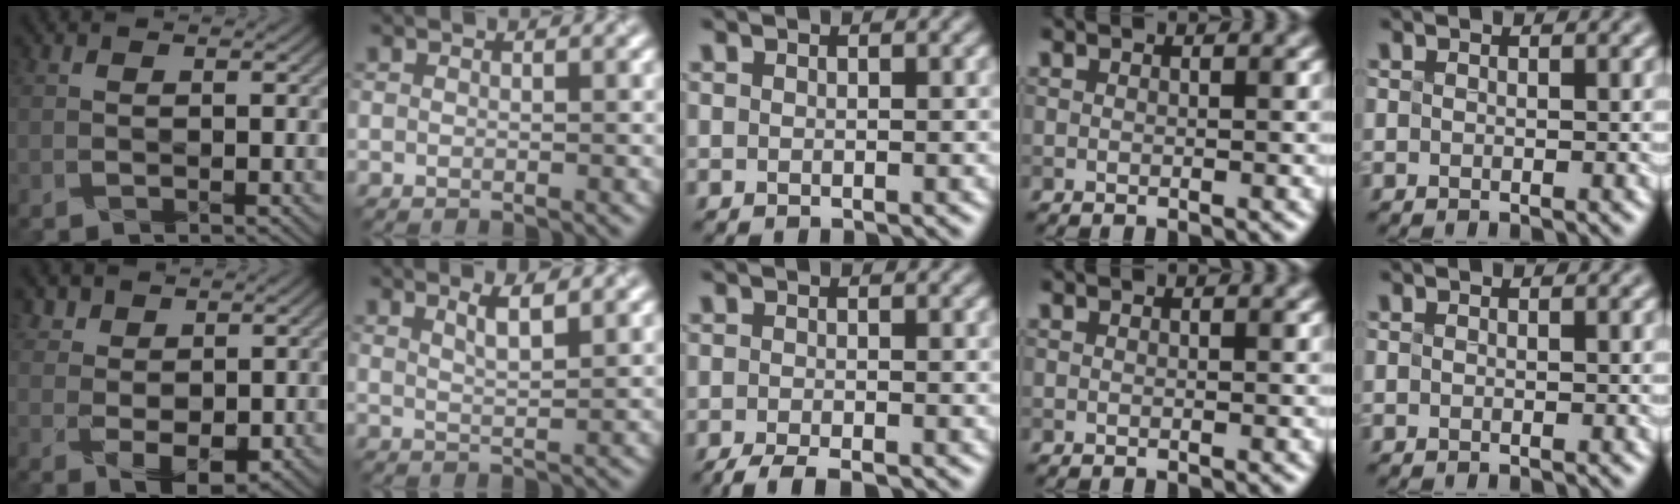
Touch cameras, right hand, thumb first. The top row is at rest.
{"thumb": {"total": 4.0, "force": [1.7, 2.9, 2.2], "torque": [-0.050, -0.008, 0.036]}, "index": {"total": 1.4, "force": [0.9, 0.1, 1.0], "torque": [-0.018, 0.005, 0.025]}, "middle": {"total": 3.0, "force": [-2.4, 0.6, 1.7], "torque": [-0.033, -0.006, -0.045]}}